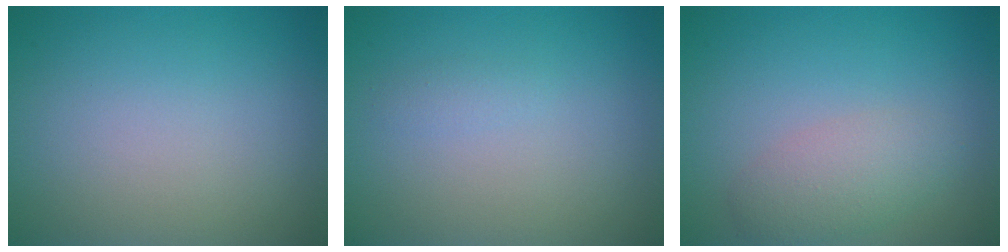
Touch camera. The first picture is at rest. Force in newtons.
{"total": 0.6, "press": 0.6, "slide": 0.0}
{"total": 2.8, "press": 2.8, "slide": 0.1}